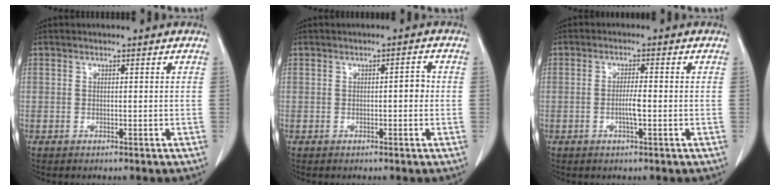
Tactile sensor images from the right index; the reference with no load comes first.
{"total": 1.7, "force": [-0.2, 0.6, 1.6], "torque": [-0.017, 0.004, -0.004]}
{"total": 2.7, "force": [-0.6, 0.2, 2.6], "torque": [-0.049, -0.001, -0.012]}